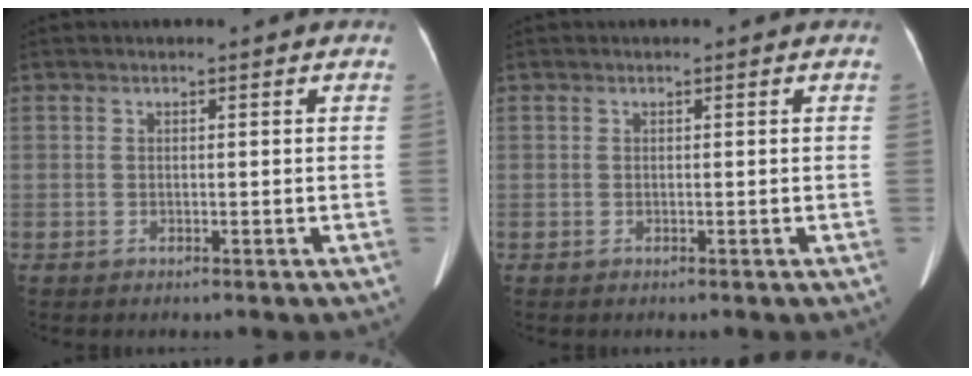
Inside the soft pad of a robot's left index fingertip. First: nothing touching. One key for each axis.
{"total": 0.0}